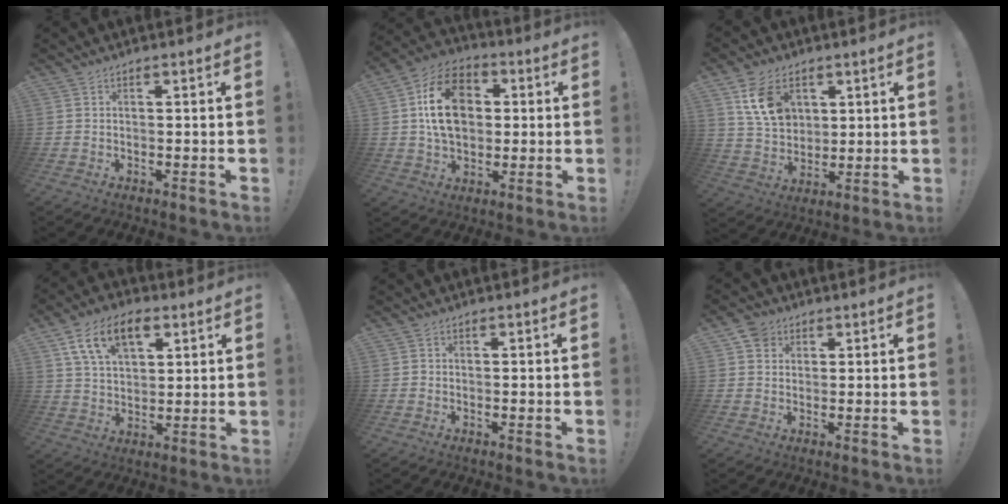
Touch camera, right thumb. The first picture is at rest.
{"total": 17.7, "force": [3.0, 13.0, 11.7], "torque": [-0.183, 0.005, 0.055]}
{"total": 12.2, "force": [5.3, 8.6, 6.8], "torque": [-0.116, -0.012, 0.104]}
{"total": 13.6, "force": [6.5, 8.0, 8.9], "torque": [-0.149, -0.008, 0.122]}
{"total": 0.6, "force": [-0.2, 0.6, 0.1], "torque": [-0.008, 0.004, -0.002]}
{"total": 4.6, "force": [2.2, 3.9, 1.2], "torque": [-0.014, -0.004, 0.040]}